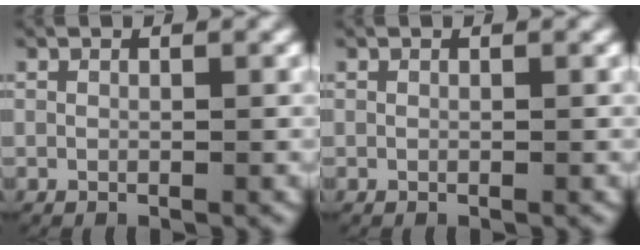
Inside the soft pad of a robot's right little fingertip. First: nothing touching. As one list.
[{"total": 0.0}]